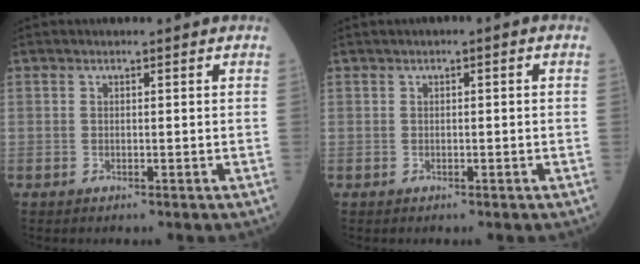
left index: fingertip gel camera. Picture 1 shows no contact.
{"total": 0.7, "force": [0.0, 0.2, 0.6], "torque": [-0.007, 0.004, -0.002]}